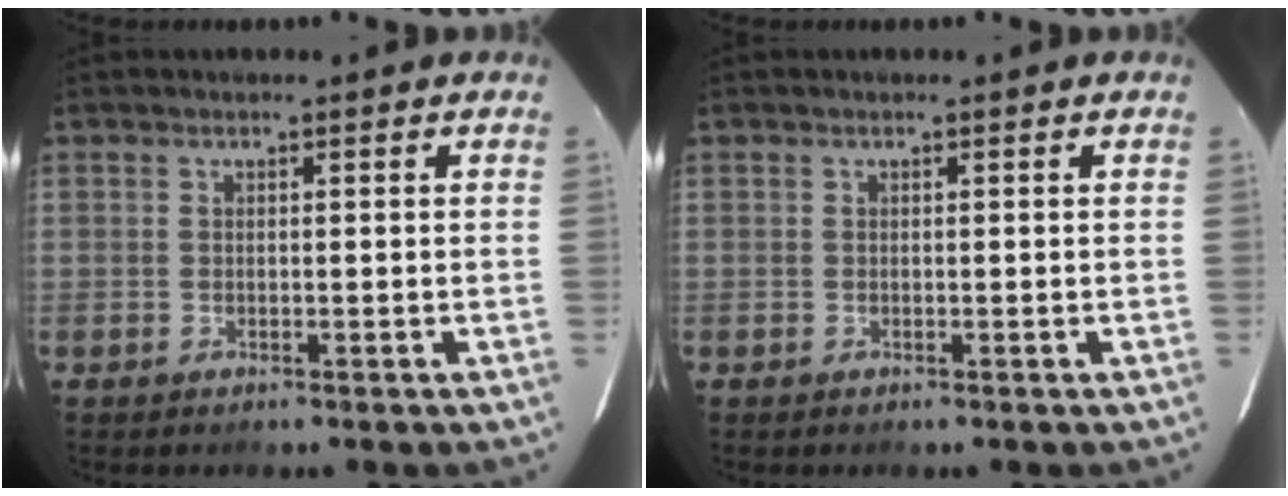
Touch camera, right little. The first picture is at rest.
{"total": 0.0}